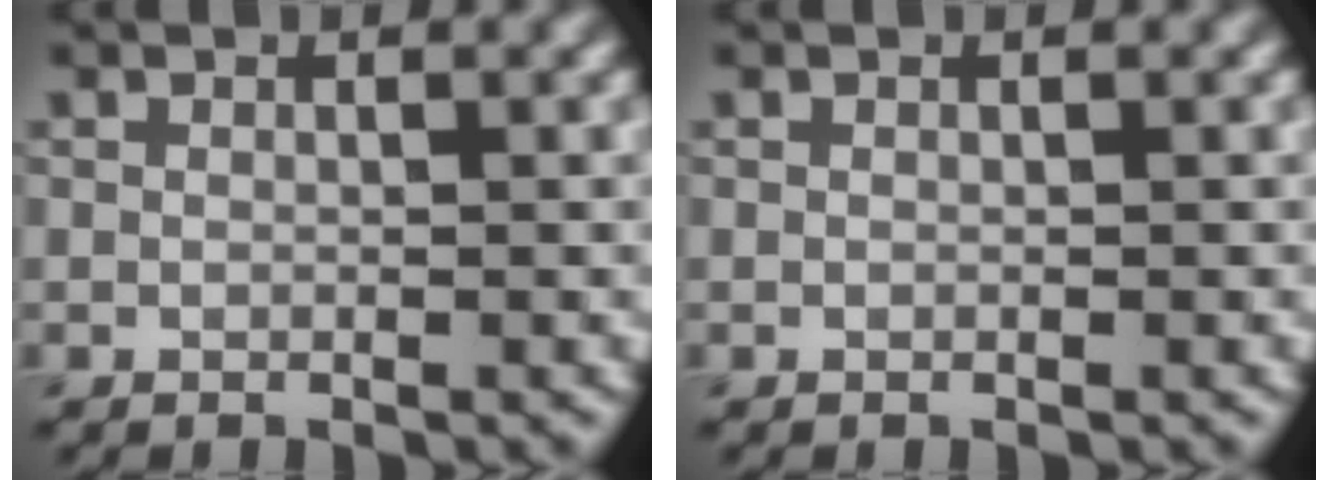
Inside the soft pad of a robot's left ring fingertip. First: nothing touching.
{"total": 0.0}